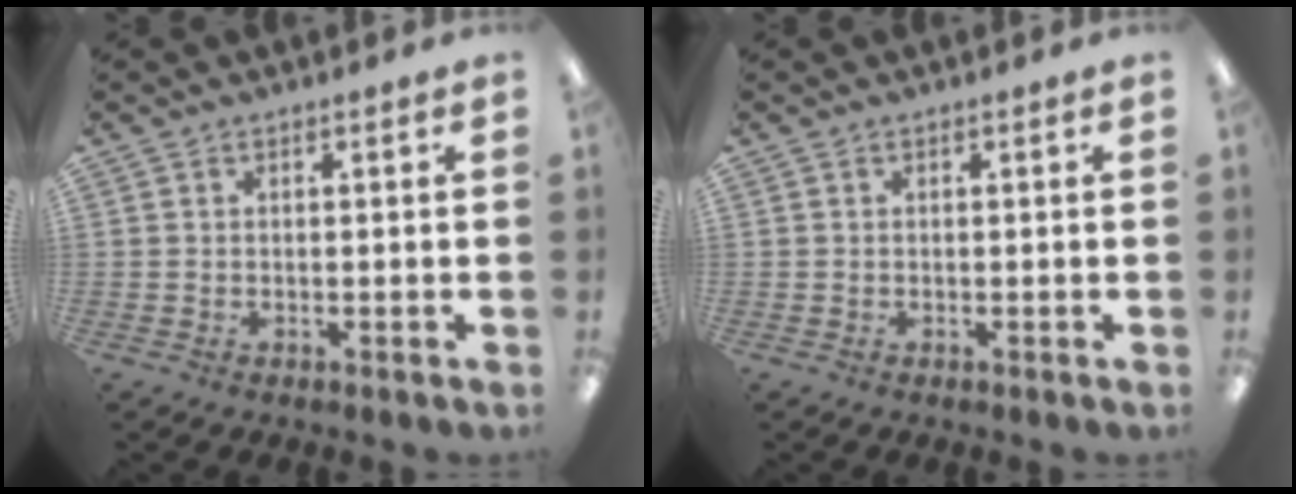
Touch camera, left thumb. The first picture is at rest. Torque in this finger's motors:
{"motor_torque": [-0.08, -0.04, 0.03, 0.08, 0.00]}